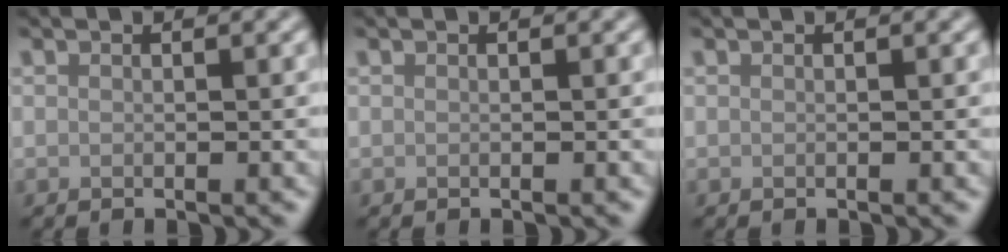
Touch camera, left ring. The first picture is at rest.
{"total": 0.0}
{"total": 0.0}